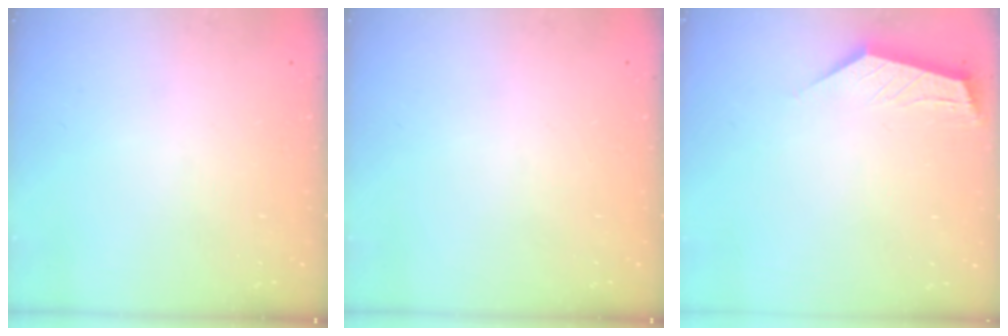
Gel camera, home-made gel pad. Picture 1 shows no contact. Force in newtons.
{"total": 0.0}
{"total": 2.8, "press": 2.8, "slide": 0.4}